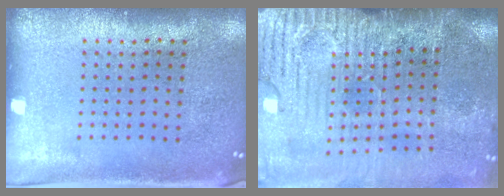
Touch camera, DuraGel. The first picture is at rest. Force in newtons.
{"total": 4.8, "press": 4.0, "slide": 2.6}